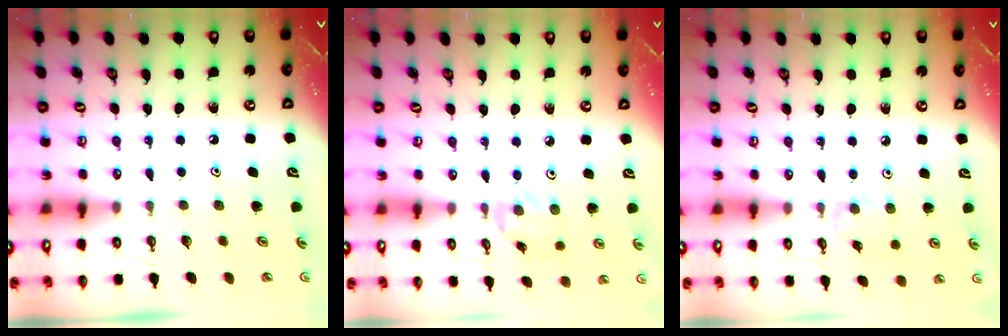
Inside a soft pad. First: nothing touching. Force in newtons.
{"total": 3.0, "press": 2.9, "slide": 0.4}
{"total": 2.5, "press": 2.5, "slide": 0.5}